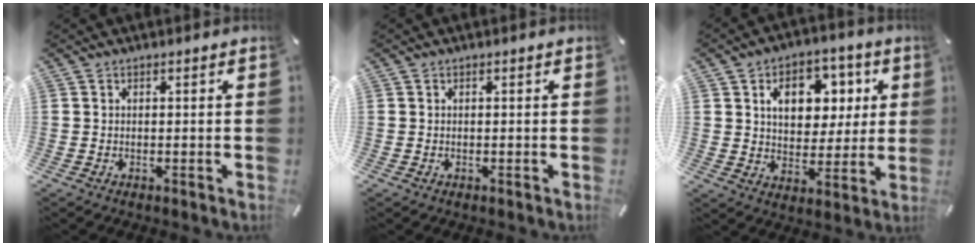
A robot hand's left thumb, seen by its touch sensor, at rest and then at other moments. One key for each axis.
{"total": 0.0}
{"total": 12.0, "fx": 4.0, "fy": 9.1, "fz": 6.8, "tx": -0.098, "ty": -0.007, "tz": 0.070}